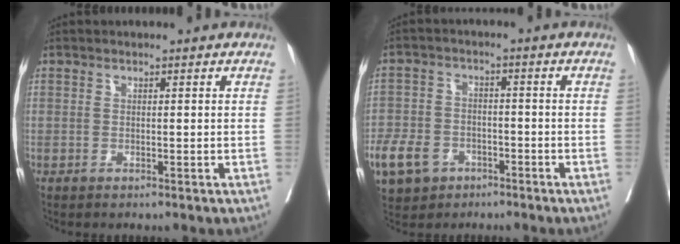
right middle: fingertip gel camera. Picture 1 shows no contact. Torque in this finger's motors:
{"motor_torque": [0.69, -0.68, 0.14, 0.03]}